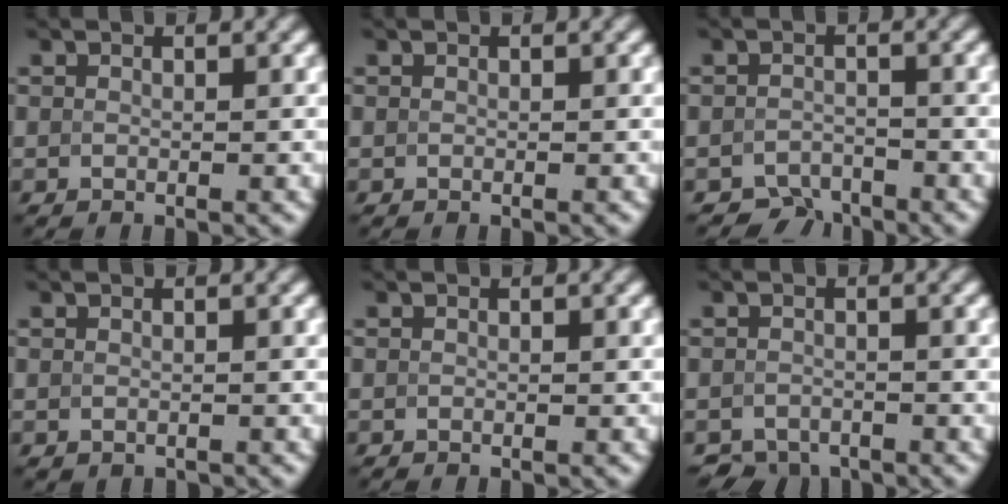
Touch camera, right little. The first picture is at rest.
{"total": 0.0}
{"total": 3.5, "force": [-3.5, 0.5, 0.0], "torque": [0.015, 0.003, -0.062]}
{"total": 0.0}
{"total": 0.0}
{"total": 3.0, "force": [-2.7, 1.3, -0.1], "torque": [0.010, -0.005, -0.056]}